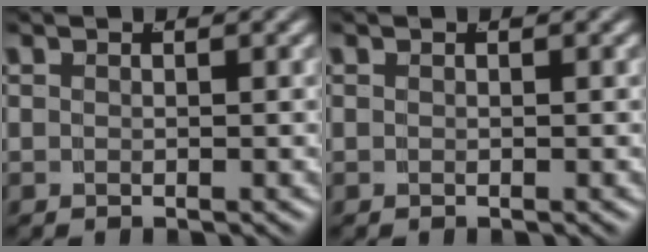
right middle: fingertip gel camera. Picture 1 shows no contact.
{"total": 0.0}